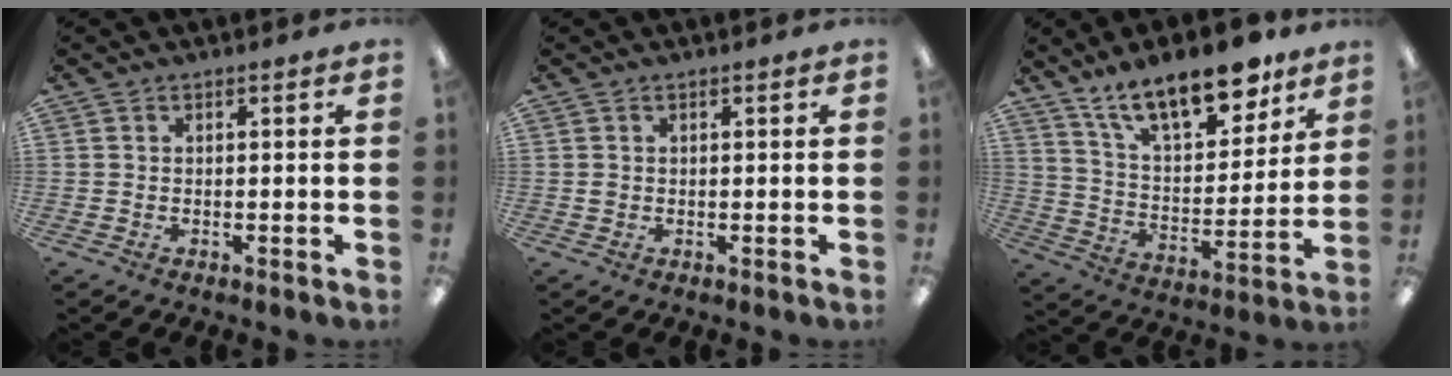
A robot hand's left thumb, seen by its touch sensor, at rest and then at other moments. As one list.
[{"total": 0.8, "force": [0.1, 0.6, 0.4], "torque": [-0.009, 0.004, 0.000]}, {"total": 18.5, "force": [13.4, 7.1, 10.5], "torque": [-0.171, -0.075, 0.228]}]